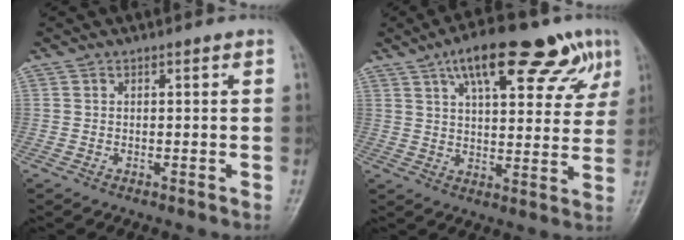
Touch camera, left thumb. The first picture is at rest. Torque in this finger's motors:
{"motor_torque": [1.68, 1.40, 1.68, -0.99, 0.43]}